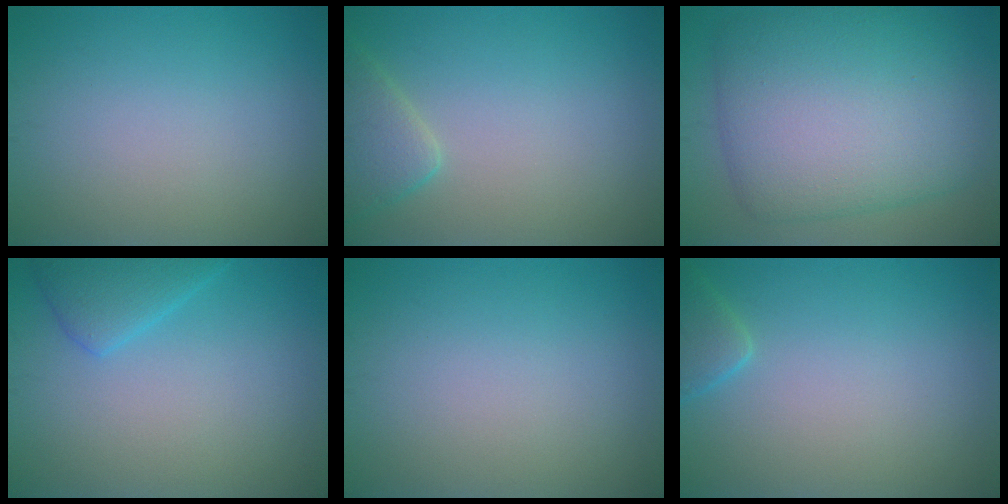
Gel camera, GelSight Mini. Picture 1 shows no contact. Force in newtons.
{"total": 2.9, "press": 2.9, "slide": 0.2}
{"total": 11.6, "press": 11.6, "slide": 0.3}
{"total": 2.9, "press": 2.9, "slide": 0.2}
{"total": 0.0}
{"total": 1.9, "press": 1.9, "slide": 0.2}